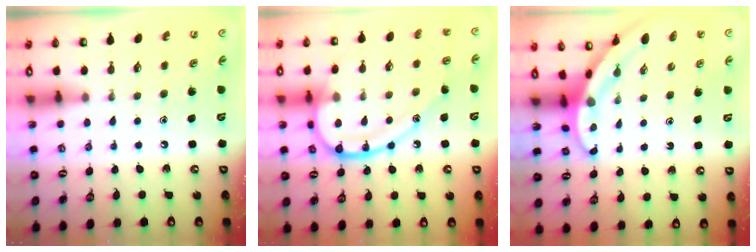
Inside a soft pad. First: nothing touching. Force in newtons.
{"total": 17.7, "press": 17.7, "slide": 1.3}
{"total": 3.6, "press": 3.6, "slide": 0.1}